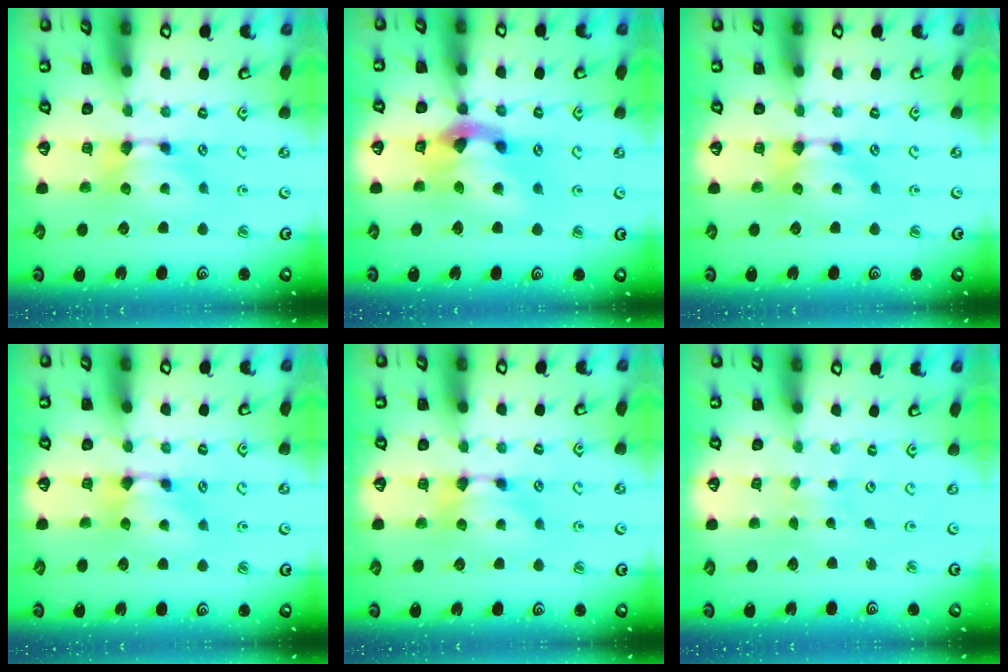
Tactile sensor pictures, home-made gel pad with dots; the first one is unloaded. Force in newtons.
{"total": 6.4, "press": 6.0, "slide": 2.2}
{"total": 0.0}
{"total": 0.6, "press": 0.3, "slide": 0.5}
{"total": 0.0}
{"total": 4.7, "press": 4.7, "slide": 0.1}